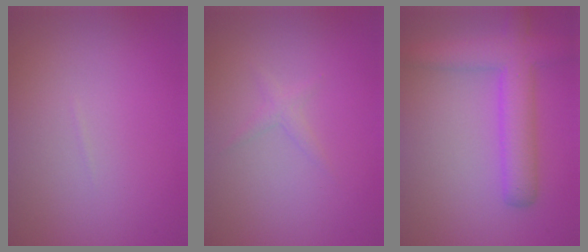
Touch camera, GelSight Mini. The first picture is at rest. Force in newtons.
{"total": 0.9, "press": 0.9, "slide": 0.0}
{"total": 5.0, "press": 5.0, "slide": 0.2}